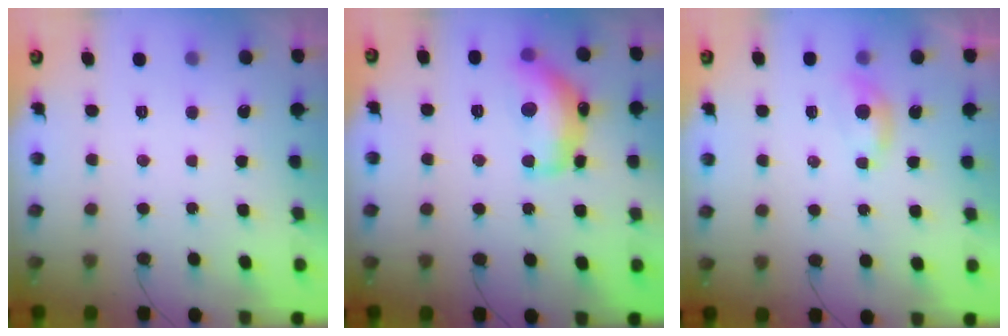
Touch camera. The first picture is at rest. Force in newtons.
{"total": 15.9, "press": 15.9, "slide": 1.0}
{"total": 3.9, "press": 3.8, "slide": 0.5}